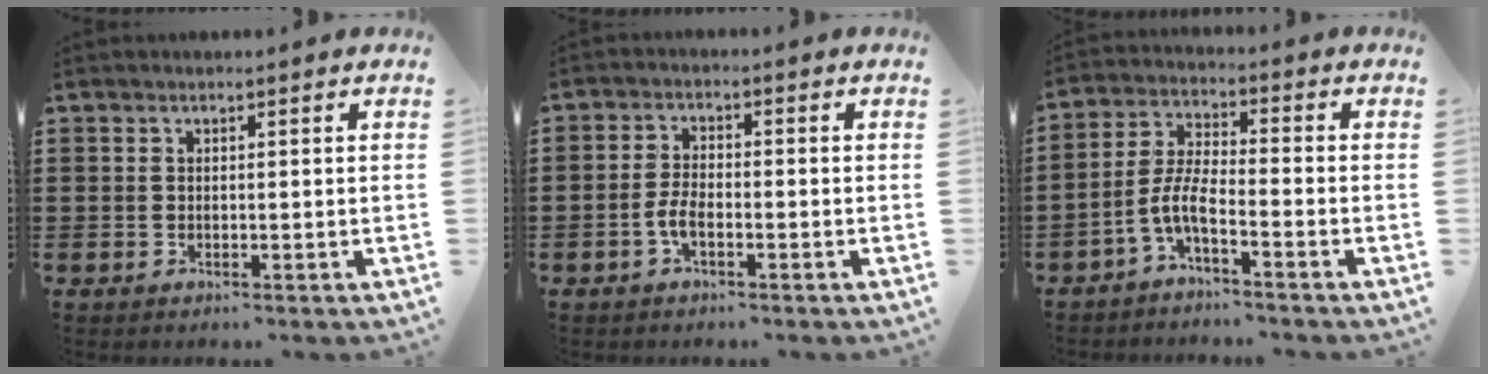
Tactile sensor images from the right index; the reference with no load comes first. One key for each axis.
{"total": 3.4, "fx": -1.4, "fy": 1.3, "fz": 2.7, "tx": -0.070, "ty": -0.003, "tz": -0.032}
{"total": 5.6, "fx": -3.5, "fy": 0.9, "fz": 4.3, "tx": -0.112, "ty": -0.012, "tz": -0.075}